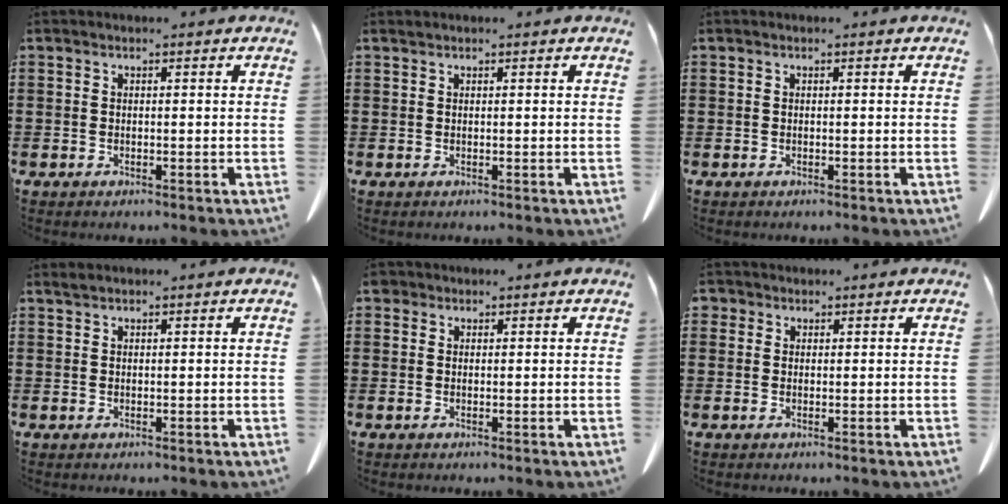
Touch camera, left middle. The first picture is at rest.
{"total": 0.0}
{"total": 0.0}
{"total": 0.5, "force": [0.4, 0.1, 0.2], "torque": [-0.006, 0.001, 0.009]}
{"total": 0.9, "force": [0.6, 0.7, 0.2], "torque": [-0.008, 0.005, 0.010]}
{"total": 1.3, "force": [0.8, 0.9, 0.2], "torque": [-0.008, 0.005, 0.017]}